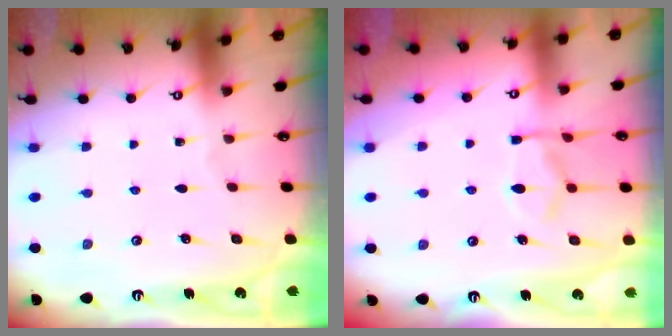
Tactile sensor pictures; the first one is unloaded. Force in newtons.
{"total": 11.9, "press": 11.9, "slide": 1.2}